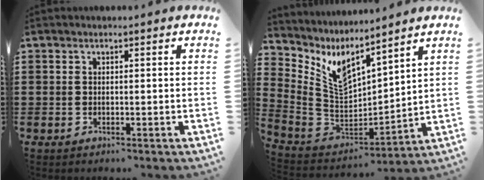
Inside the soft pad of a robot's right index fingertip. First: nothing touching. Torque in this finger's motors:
{"motor_torque": [0.64, 1.50, 0.45, 0.06]}